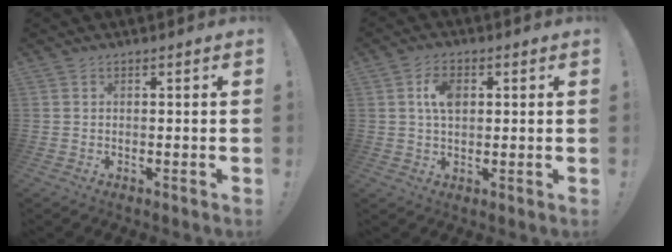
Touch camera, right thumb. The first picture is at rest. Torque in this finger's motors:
{"motor_torque": [0.76, 1.35, 0.81, 0.16, 0.00]}